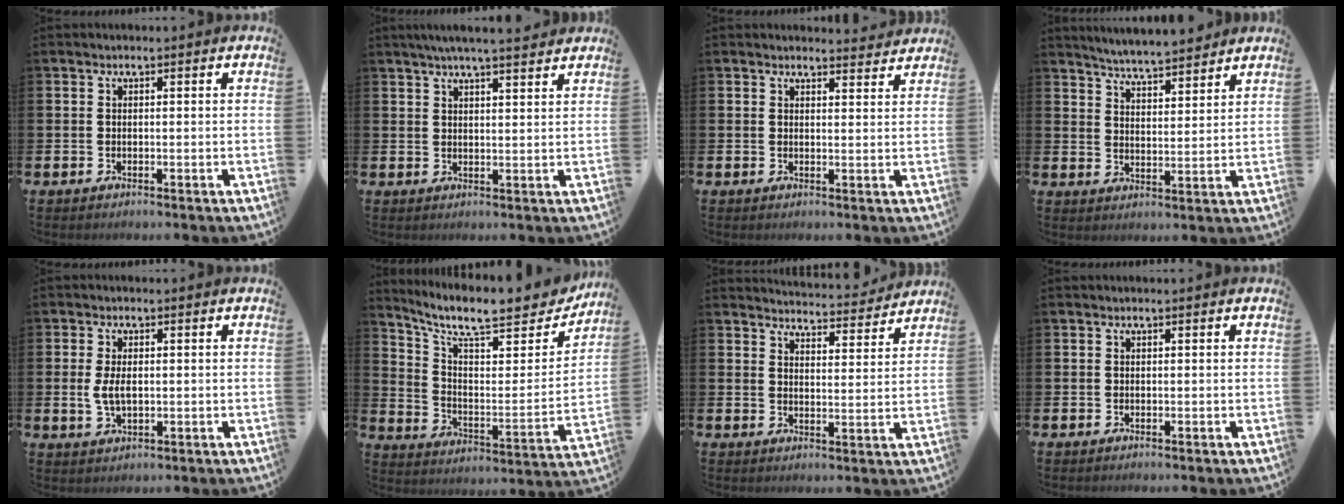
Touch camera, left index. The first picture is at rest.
{"total": 4.7, "force": [4.3, -0.1, 1.7], "torque": [-0.041, -0.012, 0.077]}
{"total": 2.5, "force": [2.5, 0.3, -0.1], "torque": [0.007, -0.017, 0.042]}
{"total": 5.2, "force": [5.2, 0.1, 0.5], "torque": [-0.022, -0.034, 0.091]}
{"total": 3.4, "force": [0.2, 1.9, 2.9], "torque": [-0.055, 0.007, 0.001]}
{"total": 10.0, "force": [8.7, 2.6, 4.2], "torque": [-0.099, -0.069, 0.145]}
{"total": 4.8, "force": [4.8, 0.3, 0.2], "torque": [-0.007, -0.041, 0.081]}
{"total": 0.0}